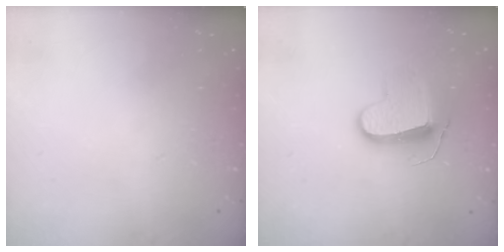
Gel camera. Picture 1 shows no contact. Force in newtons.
{"total": 9.9, "press": 9.9, "slide": 0.2}